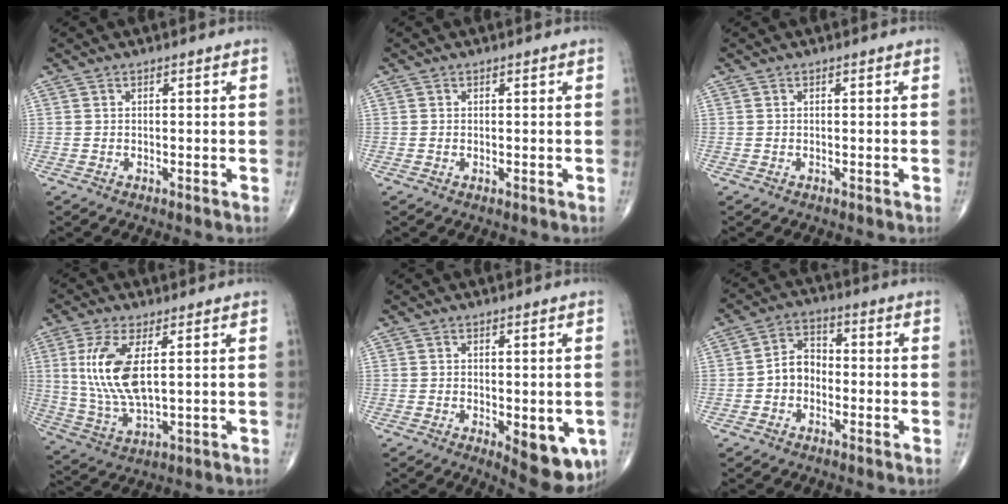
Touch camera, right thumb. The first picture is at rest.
{"total": 0.0}
{"total": 0.0}
{"total": 12.0, "force": [2.6, 4.6, 10.8], "torque": [-0.236, -0.015, 0.060]}
{"total": 9.3, "force": [-2.7, 4.0, 7.9], "torque": [-0.079, -0.012, -0.026]}
{"total": 5.6, "force": [-1.4, 4.4, 3.2], "torque": [-0.037, 0.026, -0.037]}